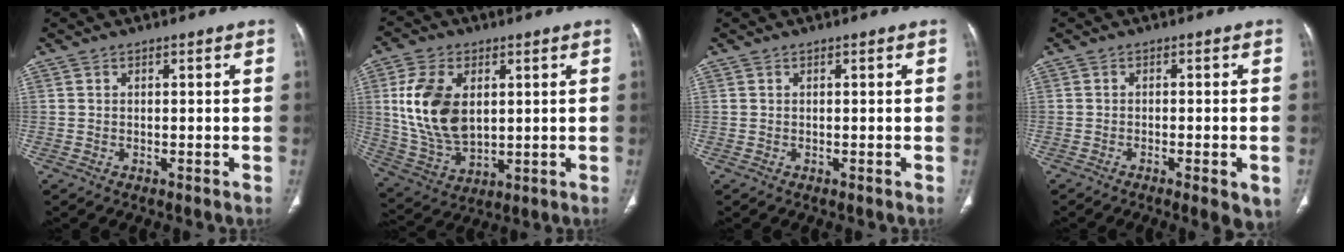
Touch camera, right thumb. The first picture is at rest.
{"total": 15.0, "force": [2.9, 9.3, 11.4], "torque": [-0.216, -0.012, 0.066]}
{"total": 0.0}
{"total": 6.1, "force": [-3.0, 1.4, 5.1], "torque": [-0.066, -0.004, -0.041]}